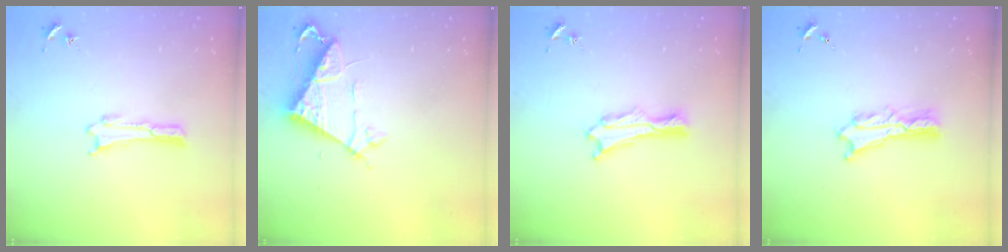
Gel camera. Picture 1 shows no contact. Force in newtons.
{"total": 7.1, "press": 7.0, "slide": 0.5}
{"total": 0.9, "press": 0.9, "slide": 0.2}
{"total": 2.7, "press": 2.6, "slide": 0.3}